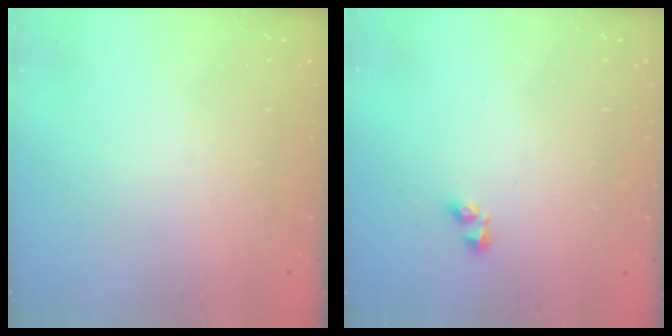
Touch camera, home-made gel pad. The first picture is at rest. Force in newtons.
{"total": 2.8, "press": 2.8, "slide": 0.1}